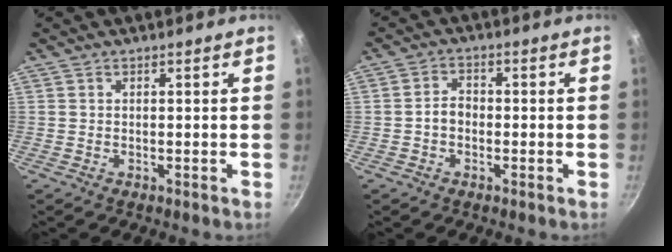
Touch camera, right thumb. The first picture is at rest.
{"total": 3.3, "force": [-0.8, 2.4, 2.0], "torque": [-0.023, 0.018, -0.019]}